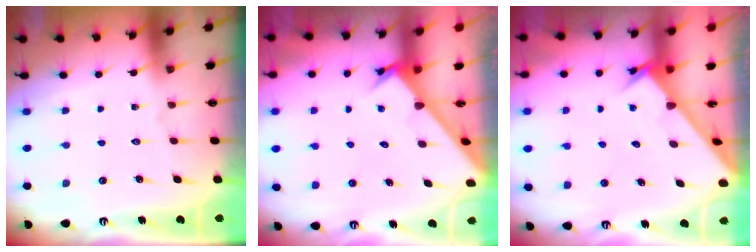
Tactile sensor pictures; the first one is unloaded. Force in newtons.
{"total": 2.4, "press": 2.4, "slide": 0.1}
{"total": 2.4, "press": 2.4, "slide": 0.2}